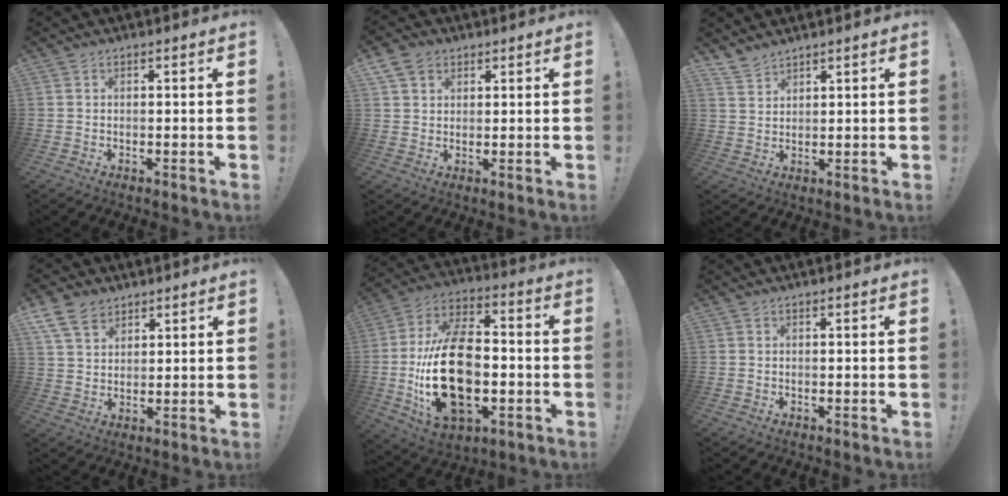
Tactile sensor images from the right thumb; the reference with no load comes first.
{"total": 6.2, "force": [3.0, 4.6, 2.7], "torque": [-0.045, -0.003, 0.061]}
{"total": 4.0, "force": [3.7, 1.3, 1.0], "torque": [-0.020, -0.024, 0.072]}
{"total": 8.9, "force": [5.7, 5.7, 3.7], "torque": [-0.075, -0.021, 0.116]}
{"total": 26.3, "force": [-4.2, 15.7, 20.7], "torque": [-0.411, 0.028, -0.062]}
{"total": 0.0}